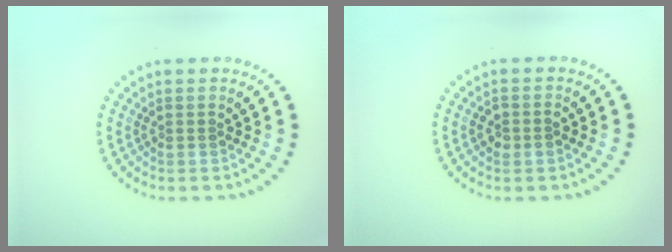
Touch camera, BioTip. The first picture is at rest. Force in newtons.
{"total": 1.4, "press": 1.3, "slide": 0.3}